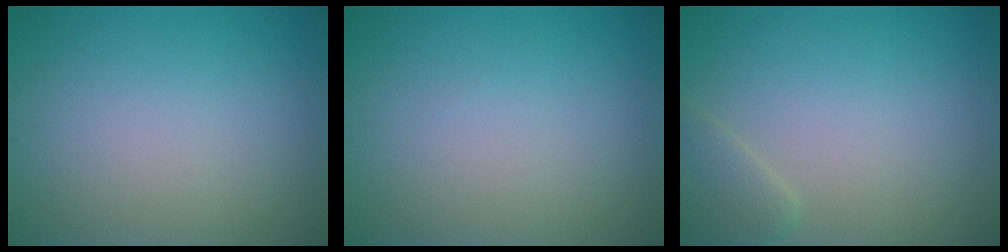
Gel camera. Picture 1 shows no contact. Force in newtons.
{"total": 0.0}
{"total": 2.0, "press": 2.0, "slide": 0.2}